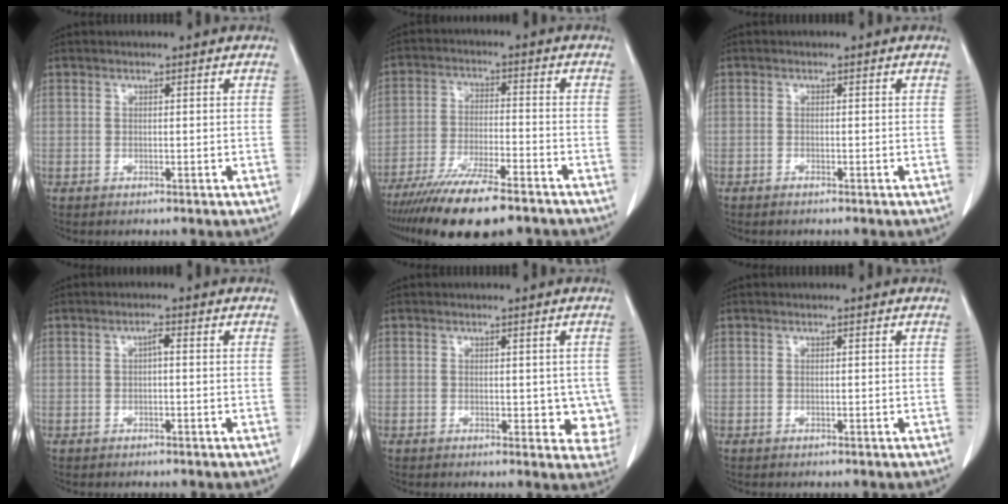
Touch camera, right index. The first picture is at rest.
{"total": 15.1, "force": [-11.9, 2.4, 9.0], "torque": [-0.163, -0.034, -0.198]}
{"total": 0.7, "force": [-0.7, 0.1, 0.3], "torque": [-0.008, -0.001, -0.010]}
{"total": 1.2, "force": [0.0, 0.3, 1.1], "torque": [-0.020, 0.004, 0.000]}
{"total": 4.7, "force": [-0.1, 2.8, 3.8], "torque": [-0.021, -0.005, 0.000]}
{"total": 0.0}